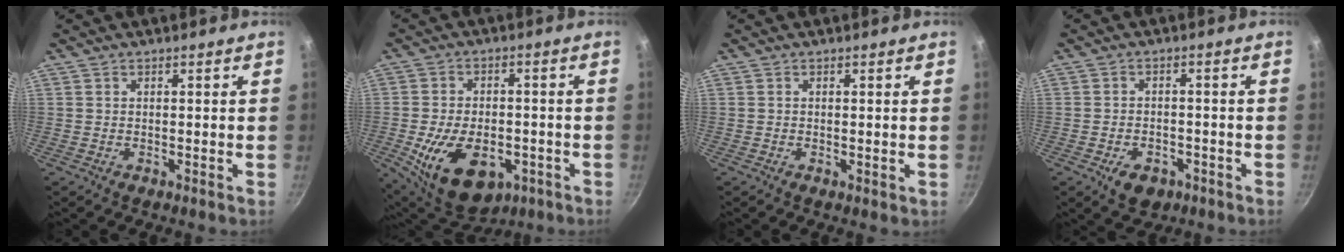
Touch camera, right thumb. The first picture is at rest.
{"total": 16.8, "force": [-5.6, 10.4, 12.0], "torque": [-0.178, 0.002, -0.074]}
{"total": 0.5, "force": [0.0, 0.2, 0.5], "torque": [-0.005, -0.004, -0.002]}
{"total": 5.5, "force": [-2.9, 3.6, 3.0], "torque": [-0.036, 0.017, -0.036]}